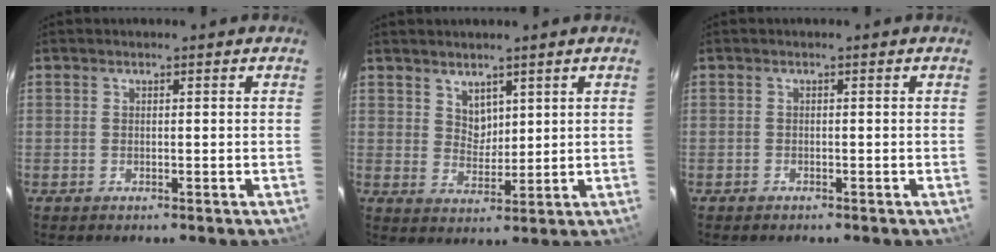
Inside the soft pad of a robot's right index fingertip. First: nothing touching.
{"total": 4.0, "force": [2.8, 2.6, 1.3], "torque": [-0.012, 0.002, 0.054]}
{"total": 0.8, "force": [-0.6, 0.5, 0.0], "torque": [-0.004, 0.003, -0.010]}